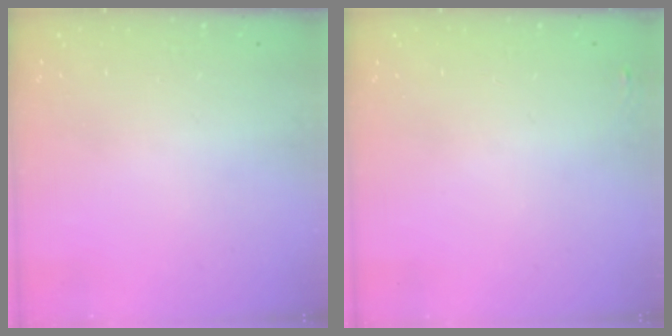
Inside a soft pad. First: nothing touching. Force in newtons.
{"total": 8.1, "press": 2.7, "slide": 7.7}